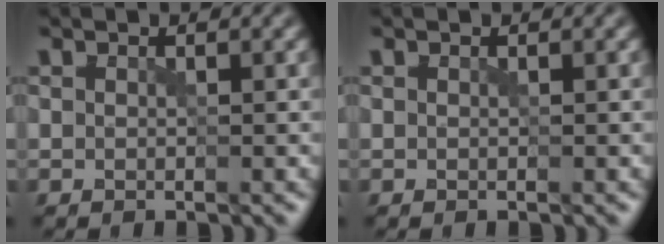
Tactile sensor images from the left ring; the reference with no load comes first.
{"total": 0.0}